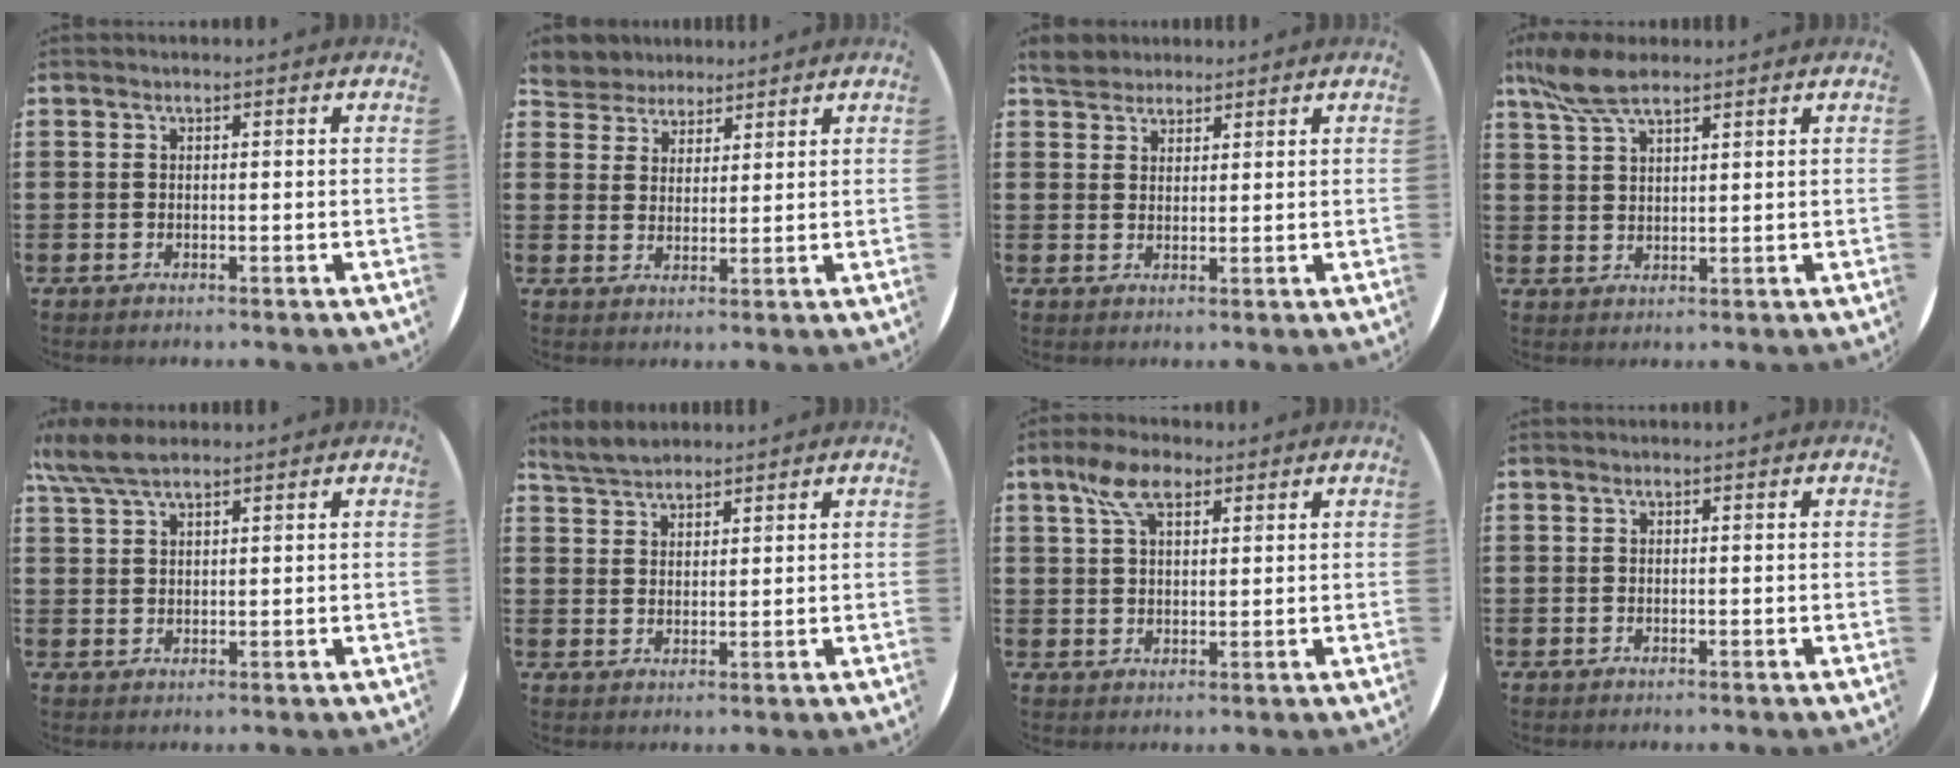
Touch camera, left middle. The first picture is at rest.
{"total": 4.7, "force": [4.4, 1.5, -0.4], "torque": [-0.011, -0.009, 0.086]}
{"total": 3.5, "force": [3.2, 1.4, 0.2], "torque": [-0.006, -0.001, 0.062]}
{"total": 6.4, "force": [4.9, 1.9, 3.7], "torque": [-0.083, -0.002, 0.092]}
{"total": 4.8, "force": [3.8, 1.2, 2.7], "torque": [-0.061, 0.000, 0.071]}
{"total": 3.9, "force": [3.7, 1.1, 0.5], "torque": [-0.020, -0.003, 0.071]}
{"total": 6.0, "force": [3.6, 3.0, 3.8], "torque": [-0.076, 0.008, 0.065]}
{"total": 0.0}